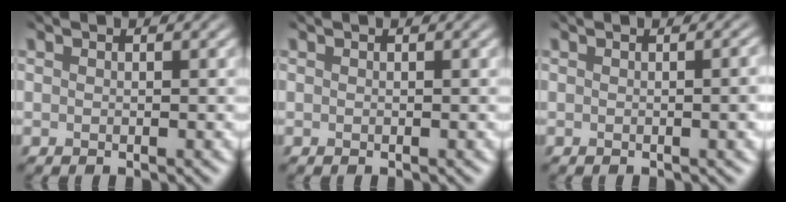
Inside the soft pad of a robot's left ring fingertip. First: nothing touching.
{"total": 0.0}
{"total": 5.8, "force": [1.0, 2.8, 5.0], "torque": [-0.017, 0.032, -0.009]}